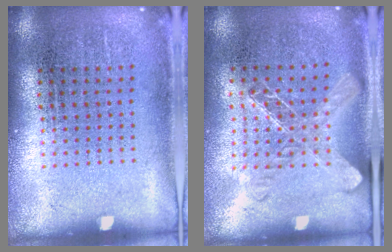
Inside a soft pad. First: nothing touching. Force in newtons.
{"total": 1.5, "press": 1.3, "slide": 0.6}